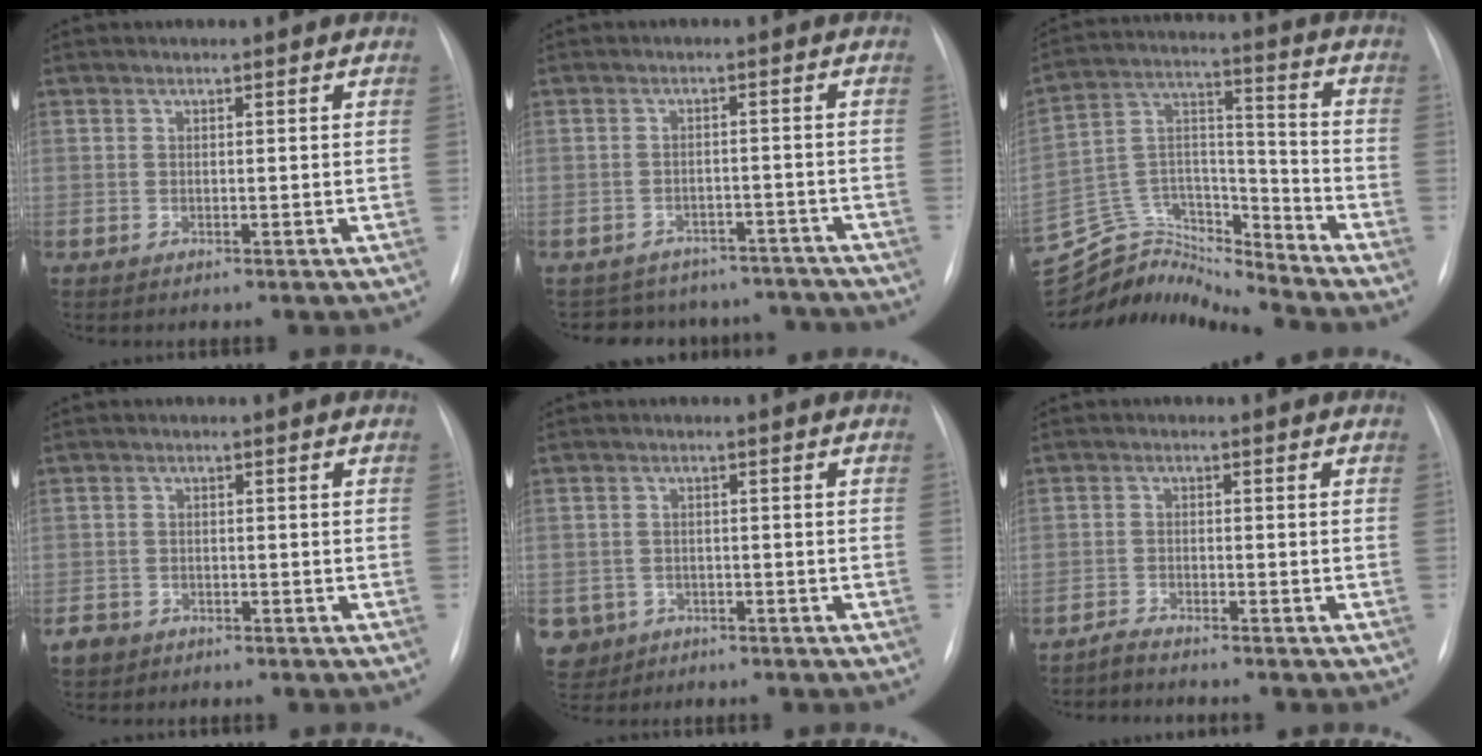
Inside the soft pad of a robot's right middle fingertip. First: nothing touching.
{"total": 11.5, "force": [-10.4, 4.9, 0.9], "torque": [-0.009, 0.026, -0.118]}
{"total": 14.3, "force": [-14.3, 0.6, 0.1], "torque": [-0.009, 0.068, -0.264]}
{"total": 2.6, "force": [-1.7, 1.9, 0.3], "torque": [-0.014, 0.003, -0.030]}
{"total": 5.8, "force": [-2.7, 5.1, 0.4], "torque": [-0.021, 0.004, -0.039]}
{"total": 1.9, "force": [-1.8, -0.3, -0.1], "torque": [-0.002, -0.010, -0.037]}